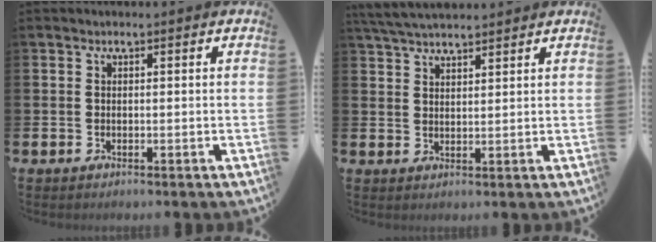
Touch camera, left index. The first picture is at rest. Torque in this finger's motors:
{"motor_torque": [0.88, -0.77, 0.09, 0.16]}